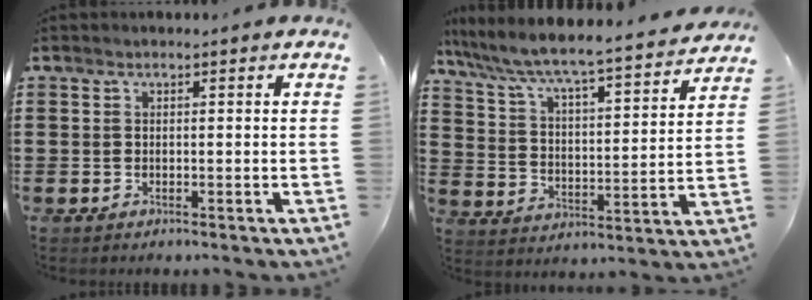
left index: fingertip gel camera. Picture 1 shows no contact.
{"total": 5.7, "force": [5.2, -0.1, 2.2], "torque": [-0.070, -0.050, 0.077]}